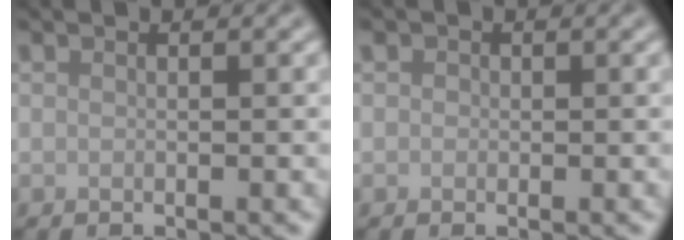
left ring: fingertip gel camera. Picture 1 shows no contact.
{"total": 0.7, "force": [0.1, 0.6, 0.1], "torque": [0.004, -0.003, -0.001]}